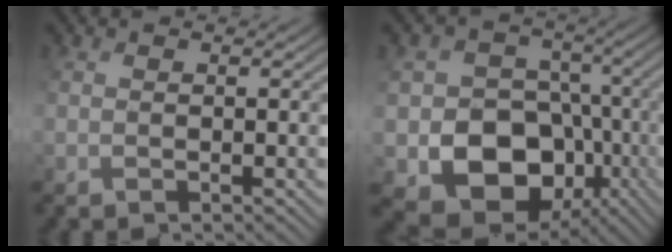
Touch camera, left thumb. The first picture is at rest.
{"total": 11.4, "force": [-3.7, 9.7, 4.7], "torque": [-0.086, -0.033, -0.064]}